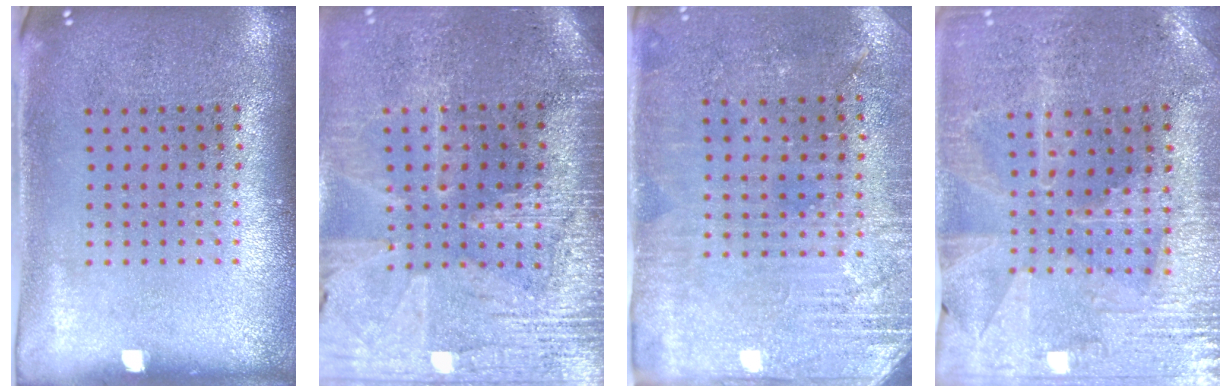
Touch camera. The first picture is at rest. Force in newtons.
{"total": 3.5, "press": 3.3, "slide": 1.3}
{"total": 2.8, "press": 2.7, "slide": 0.8}
{"total": 1.4, "press": 1.3, "slide": 0.4}